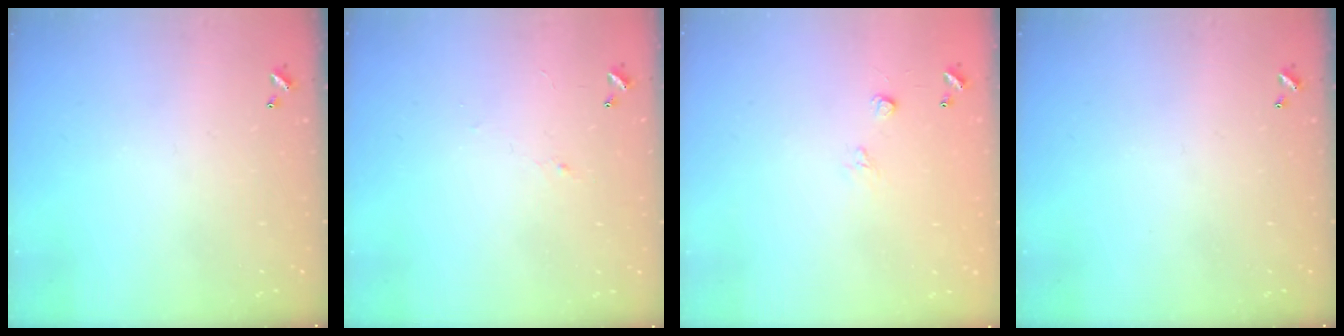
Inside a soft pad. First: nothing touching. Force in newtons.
{"total": 1.2, "press": 1.1, "slide": 0.5}
{"total": 5.1, "press": 5.1, "slide": 0.7}
{"total": 0.0}